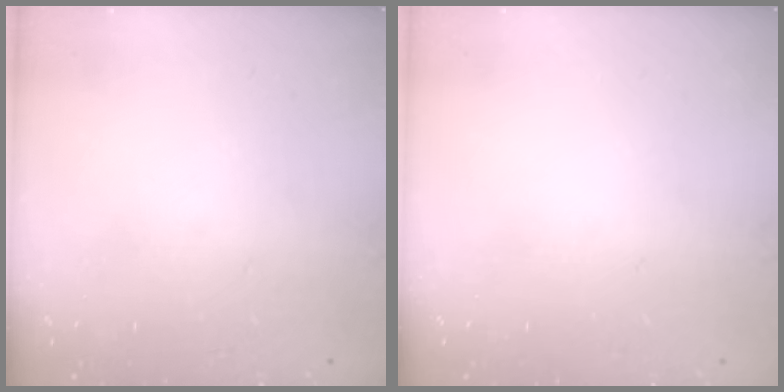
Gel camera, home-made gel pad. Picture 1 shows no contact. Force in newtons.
{"total": 0.0}